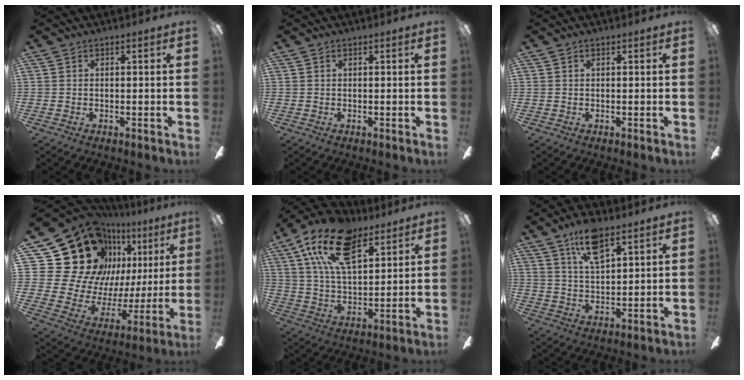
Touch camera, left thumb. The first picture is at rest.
{"total": 0.0}
{"total": 0.0}
{"total": 26.8, "force": [13.5, 18.8, 13.5], "torque": [-0.266, -0.105, 0.283]}
{"total": 19.2, "force": [11.0, 9.5, 12.5], "torque": [-0.223, -0.031, 0.198]}
{"total": 10.4, "force": [6.9, 3.9, 6.8], "torque": [-0.122, -0.021, 0.121]}